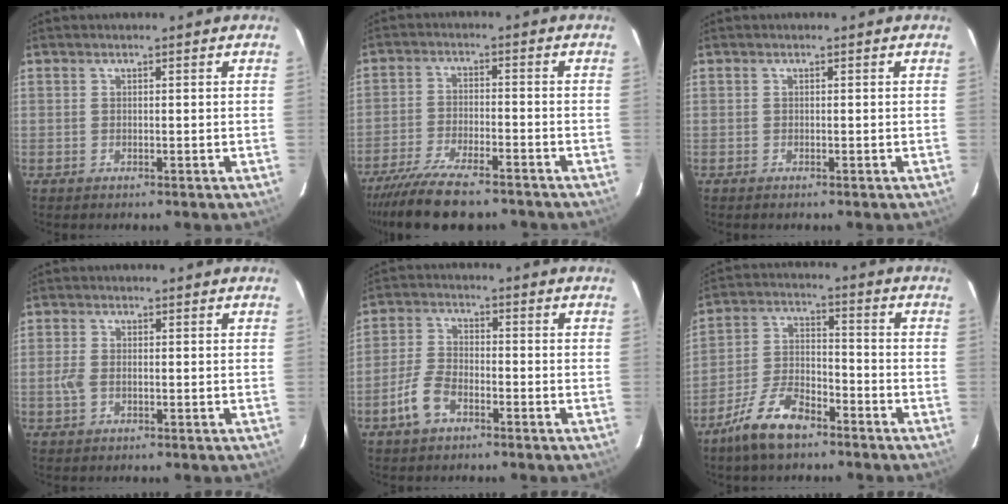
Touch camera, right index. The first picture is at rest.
{"total": 13.5, "force": [-11.2, 3.3, 6.7], "torque": [-0.152, -0.026, -0.190]}
{"total": 0.0}
{"total": 2.8, "force": [-0.7, 1.6, 2.1], "torque": [-0.050, 0.000, -0.013]}
{"total": 6.3, "force": [-3.7, 3.2, 4.0], "torque": [-0.091, 0.008, -0.071]}
{"total": 10.9, "force": [-7.9, 4.2, 6.2], "torque": [-0.137, 0.005, -0.146]}